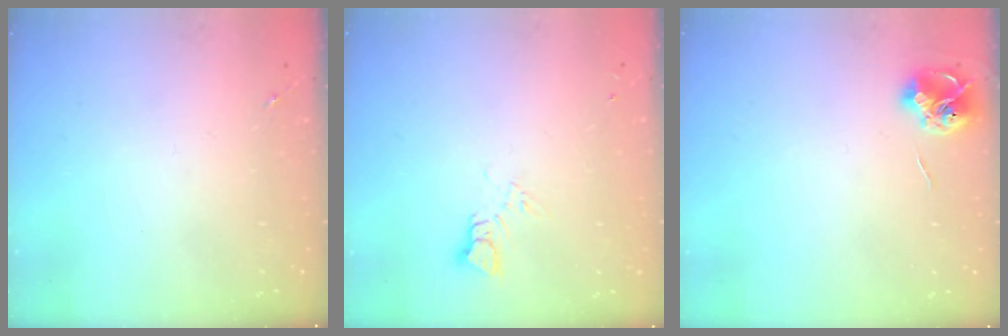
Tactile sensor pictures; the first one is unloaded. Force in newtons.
{"total": 3.8, "press": 3.8, "slide": 0.3}
{"total": 7.3, "press": 7.3, "slide": 0.6}